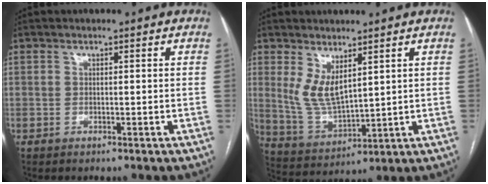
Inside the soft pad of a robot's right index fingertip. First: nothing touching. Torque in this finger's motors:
{"motor_torque": [1.25, 0.43, 0.59, 0.14]}